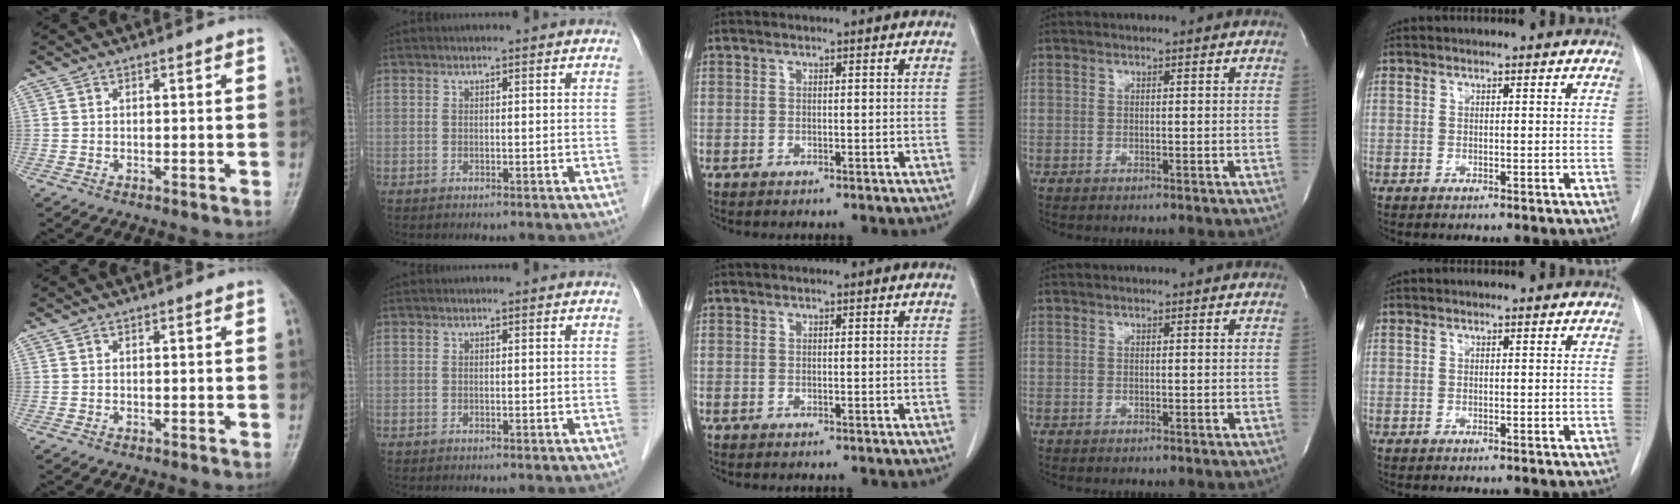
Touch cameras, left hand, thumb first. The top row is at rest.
{}